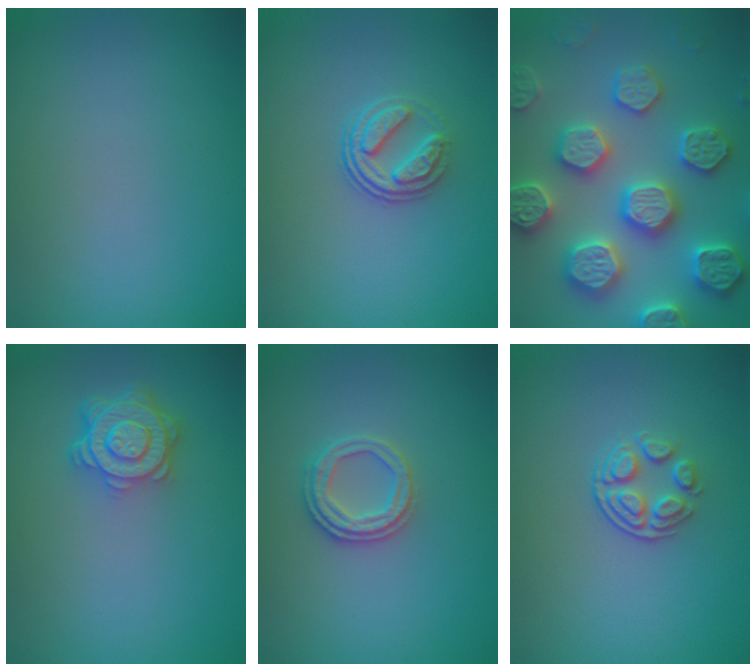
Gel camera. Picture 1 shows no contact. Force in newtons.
{"total": 2.5, "press": 1.9, "slide": 1.6}
{"total": 7.9, "press": 7.7, "slide": 1.7}
{"total": 4.7, "press": 3.7, "slide": 3.0}
{"total": 2.5, "press": 2.4, "slide": 0.6}
{"total": 2.4, "press": 1.8, "slide": 1.6}